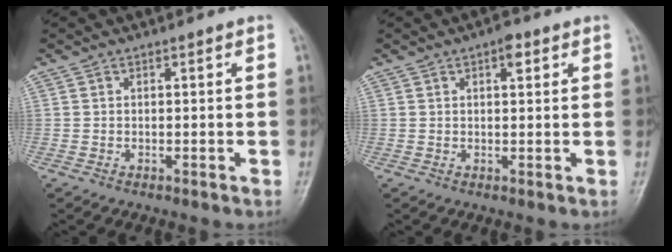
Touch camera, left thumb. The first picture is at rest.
{"total": 2.8, "force": [1.4, 1.3, 2.1], "torque": [-0.022, -0.001, 0.016]}